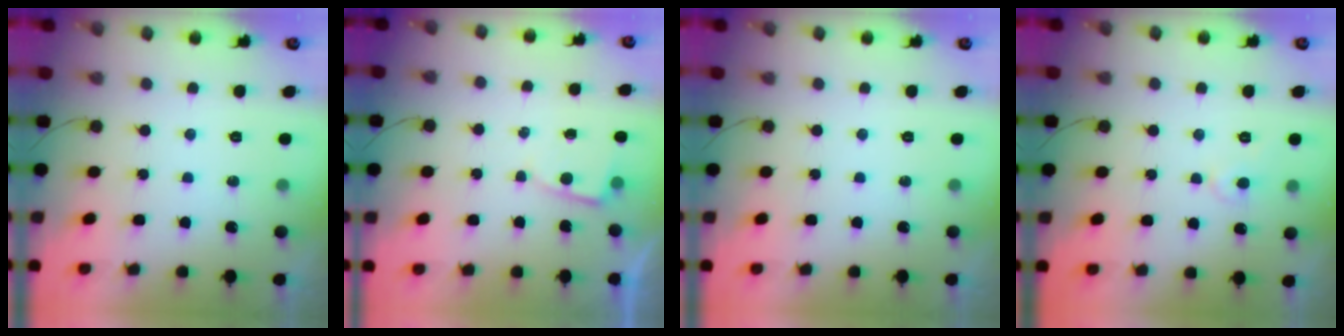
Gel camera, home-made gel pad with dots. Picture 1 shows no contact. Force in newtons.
{"total": 2.5, "press": 2.4, "slide": 0.4}
{"total": 0.0}
{"total": 4.4, "press": 4.4, "slide": 0.1}